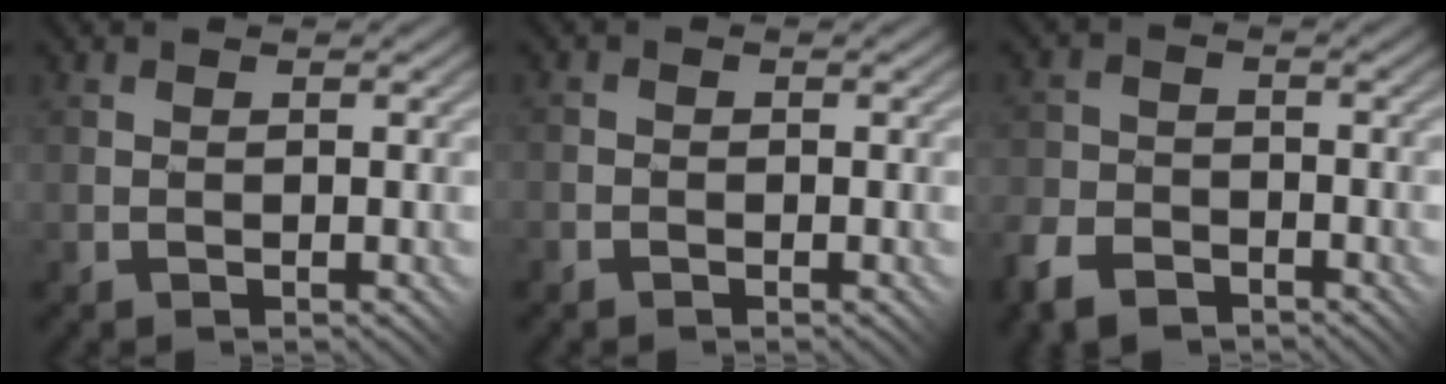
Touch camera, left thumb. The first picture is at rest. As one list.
[{"total": 1.2, "force": [-0.8, 0.9, 0.0], "torque": [0.009, 0.003, -0.024]}, {"total": 6.1, "force": [-4.4, 3.4, 2.4], "torque": [-0.063, -0.008, -0.093]}]